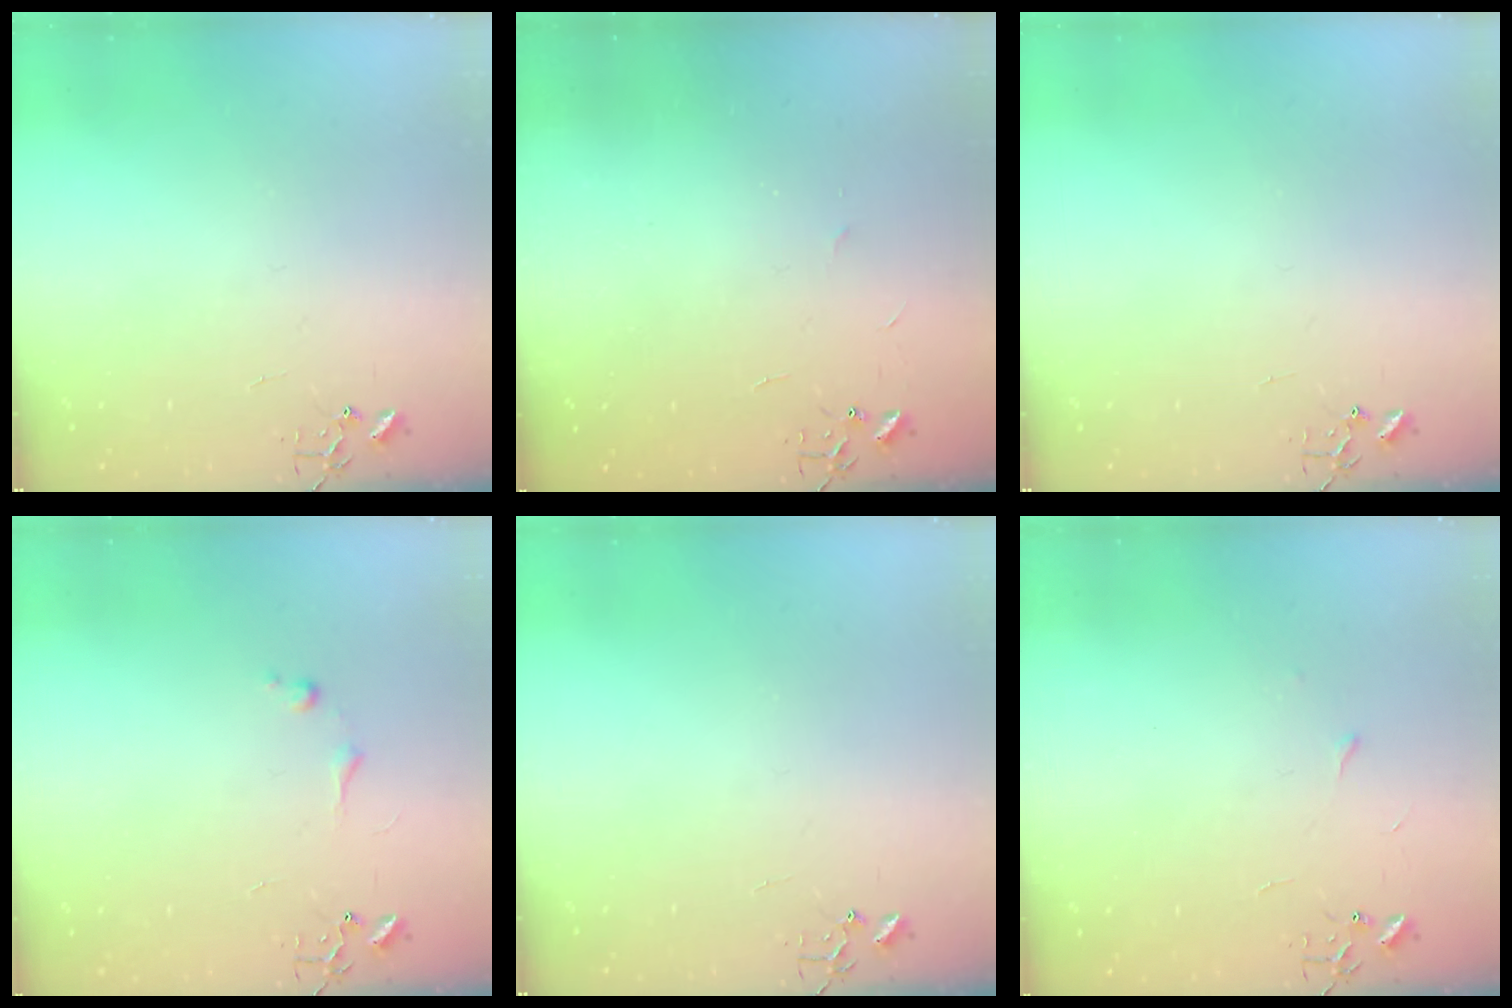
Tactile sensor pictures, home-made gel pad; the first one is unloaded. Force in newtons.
{"total": 2.2, "press": 2.2, "slide": 0.3}
{"total": 0.0}
{"total": 7.4, "press": 7.4, "slide": 0.9}
{"total": 0.0}
{"total": 3.5, "press": 3.5, "slide": 0.4}